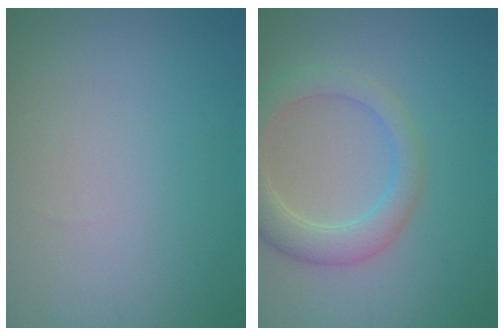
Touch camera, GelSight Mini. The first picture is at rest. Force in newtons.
{"total": 4.4, "press": 4.4, "slide": 0.4}